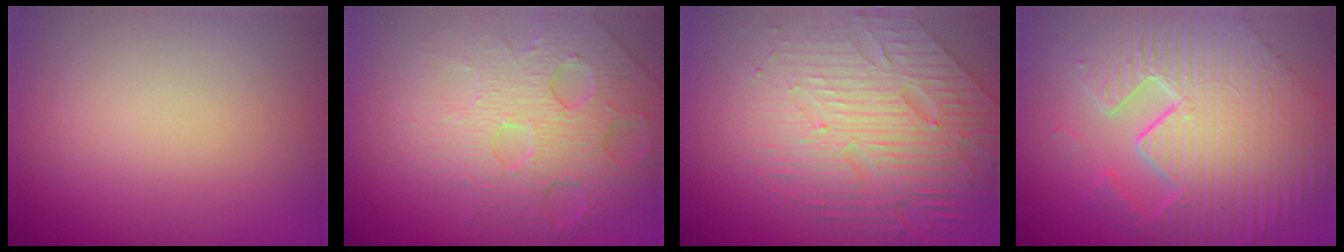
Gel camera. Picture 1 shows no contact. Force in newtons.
{"total": 6.6, "press": 4.8, "slide": 4.5}
{"total": 7.0, "press": 5.4, "slide": 4.5}
{"total": 11.8, "press": 7.8, "slide": 8.9}